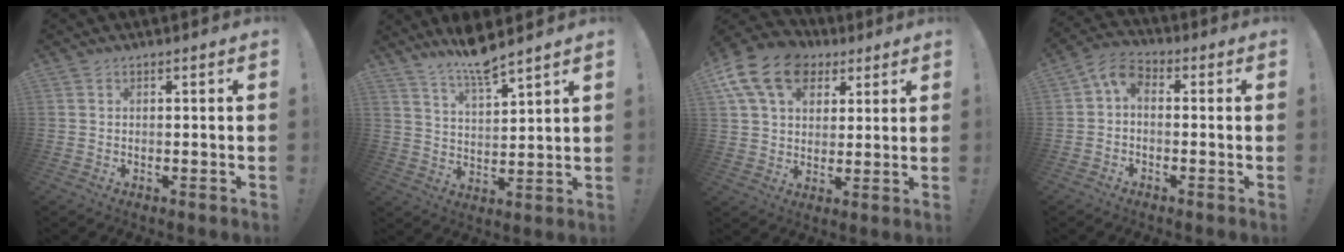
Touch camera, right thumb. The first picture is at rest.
{"total": 9.3, "force": [8.1, 1.0, 4.4], "torque": [-0.084, -0.054, 0.143]}
{"total": 16.8, "force": [7.5, 12.0, 9.1], "torque": [-0.155, -0.027, 0.142]}
{"total": 5.9, "force": [0.1, 3.8, 4.4], "torque": [-0.082, 0.001, 0.006]}